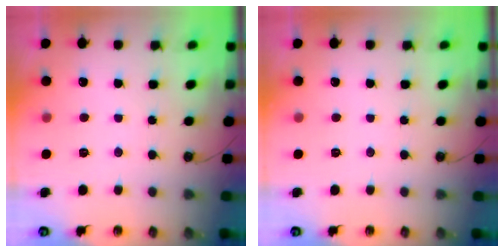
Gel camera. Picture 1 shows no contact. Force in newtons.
{"total": 0.0}